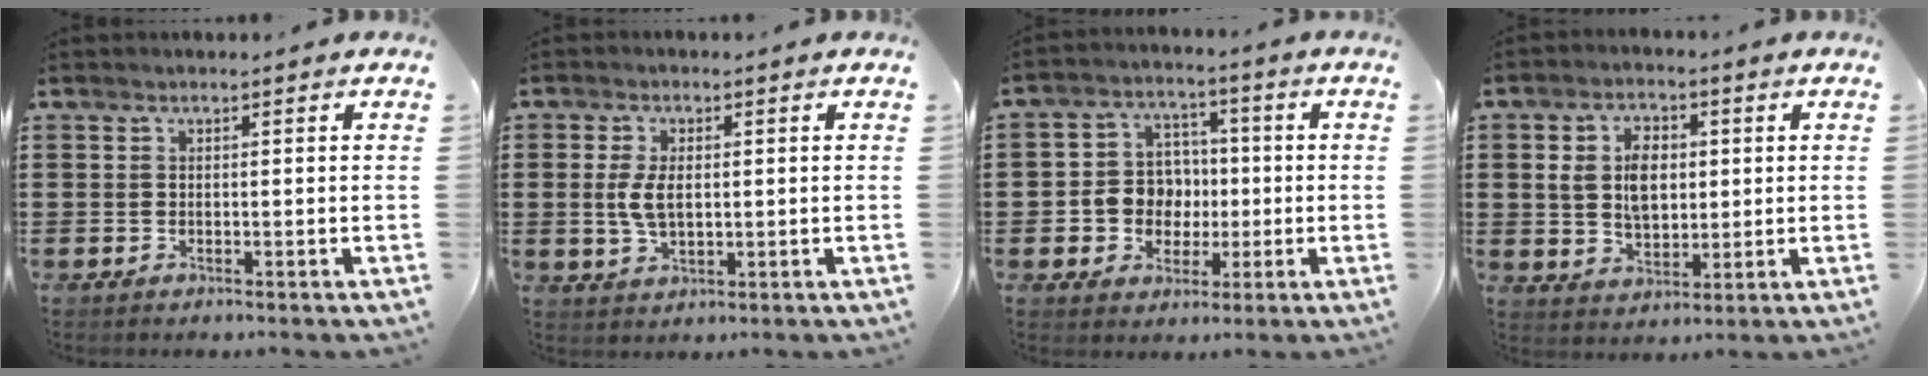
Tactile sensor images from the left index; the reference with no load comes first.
{"total": 4.6, "force": [0.4, 2.4, 3.9], "torque": [-0.095, 0.002, 0.002]}
{"total": 7.1, "force": [-0.5, 6.6, 2.4], "torque": [-0.057, 0.020, -0.008]}
{"total": 6.8, "force": [1.3, 4.6, 4.8], "torque": [-0.106, 0.013, 0.017]}